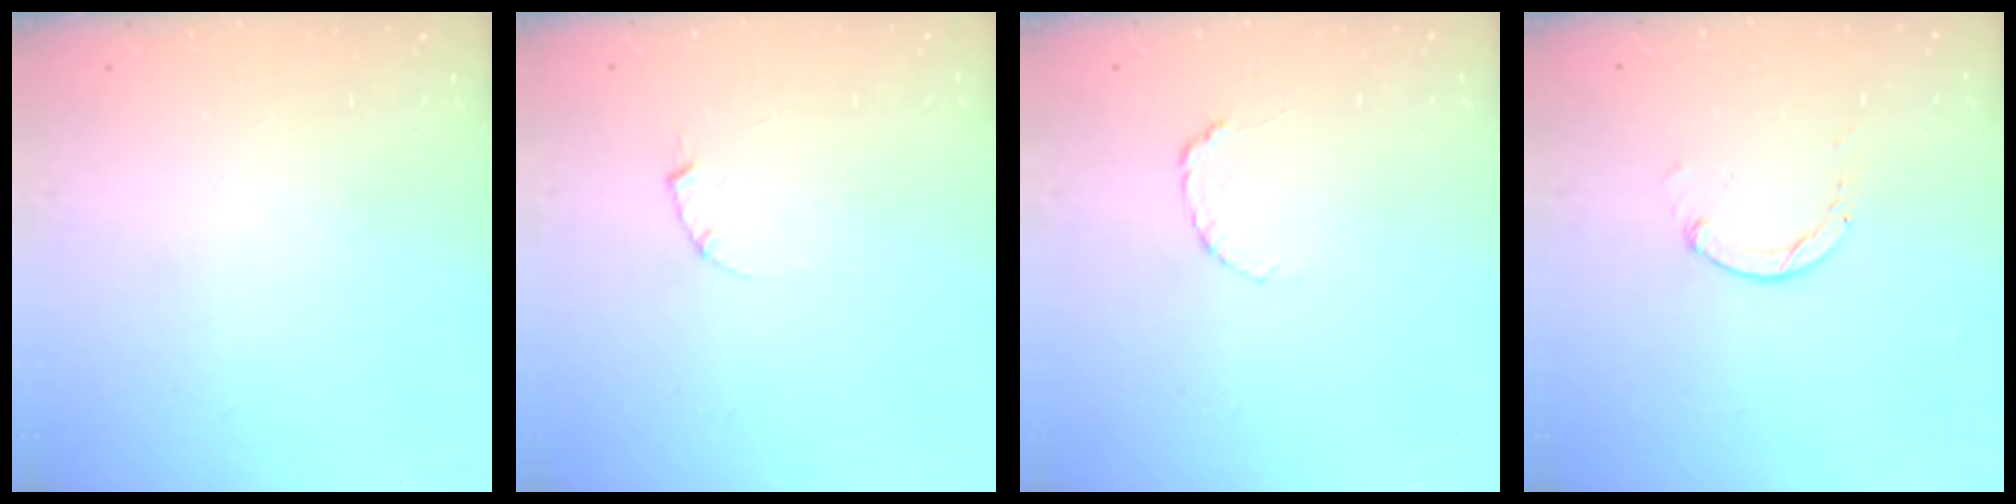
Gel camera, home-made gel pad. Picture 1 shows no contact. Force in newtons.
{"total": 1.0, "press": 1.0, "slide": 0.3}
{"total": 4.0, "press": 3.9, "slide": 0.5}
{"total": 1.2, "press": 1.2, "slide": 0.3}